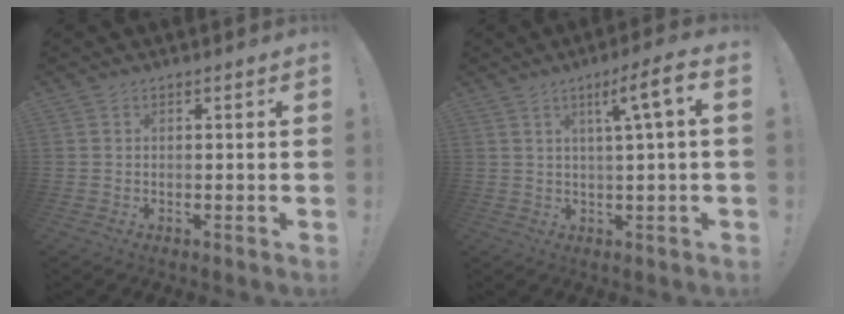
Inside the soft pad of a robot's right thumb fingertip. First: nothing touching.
{"total": 7.9, "force": [2.3, 0.2, 7.5], "torque": [-0.113, -0.005, 0.027]}